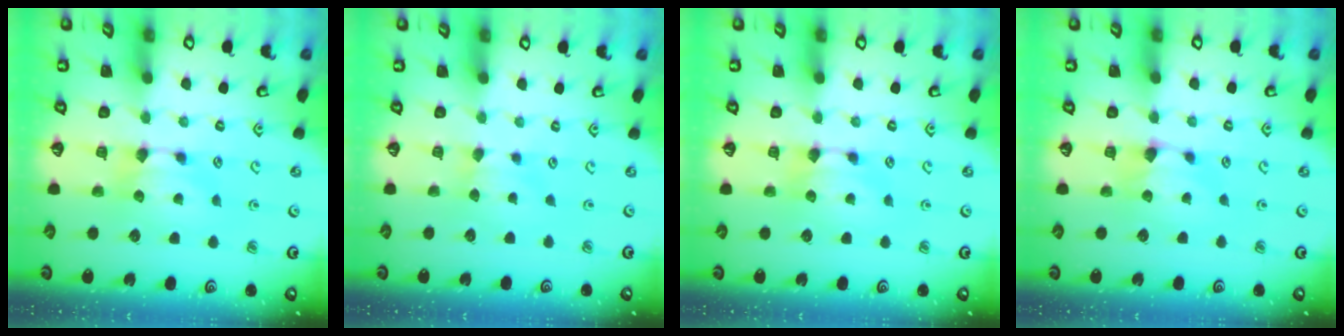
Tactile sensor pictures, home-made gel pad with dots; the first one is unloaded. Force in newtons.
{"total": 1.7, "press": 1.6, "slide": 0.4}
{"total": 0.0}
{"total": 1.1, "press": 0.9, "slide": 0.5}